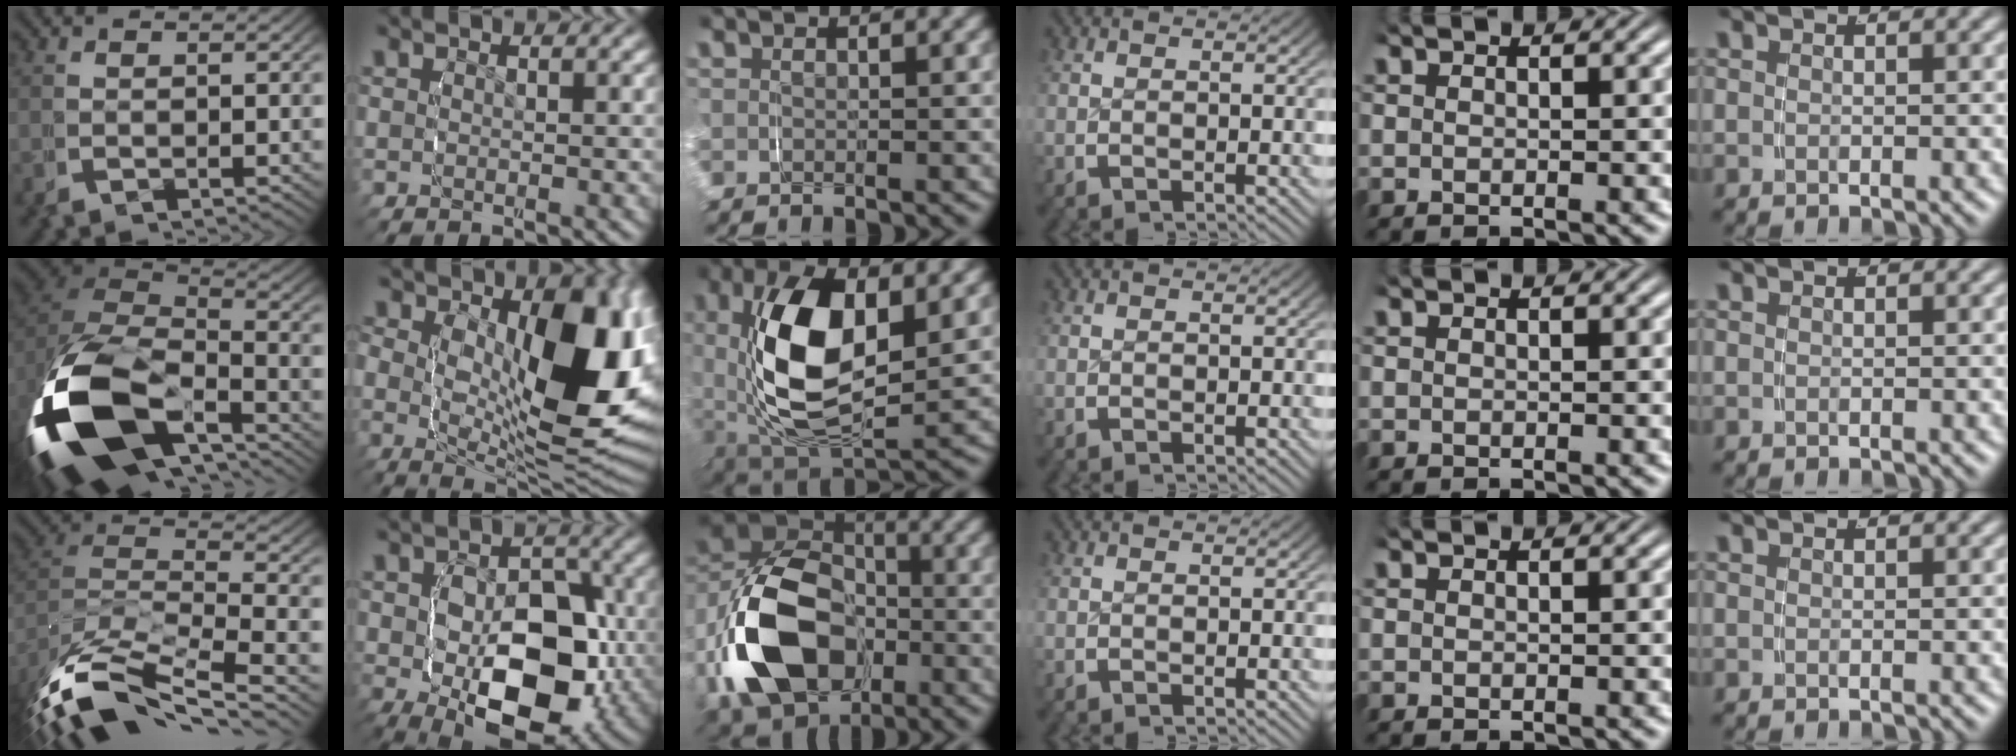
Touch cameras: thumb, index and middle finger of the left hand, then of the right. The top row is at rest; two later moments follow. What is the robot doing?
{"motion": "grasp_and_lifting", "object": "fork"}